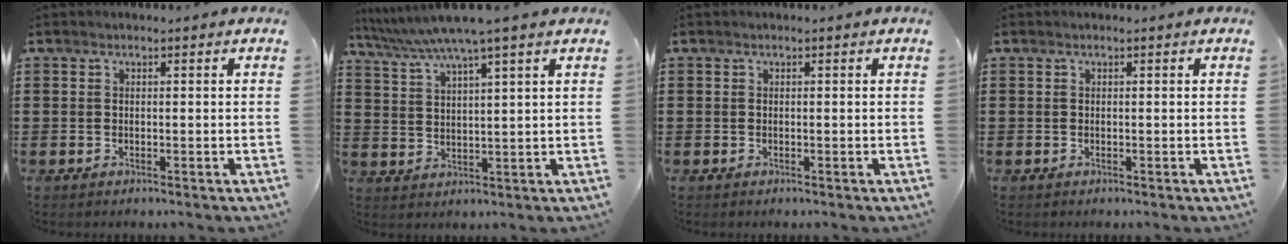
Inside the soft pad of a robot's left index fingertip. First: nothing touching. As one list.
[{"total": 5.7, "force": [4.3, -0.5, 3.8], "torque": [-0.085, -0.018, 0.070]}, {"total": 0.0}, {"total": 0.0}]